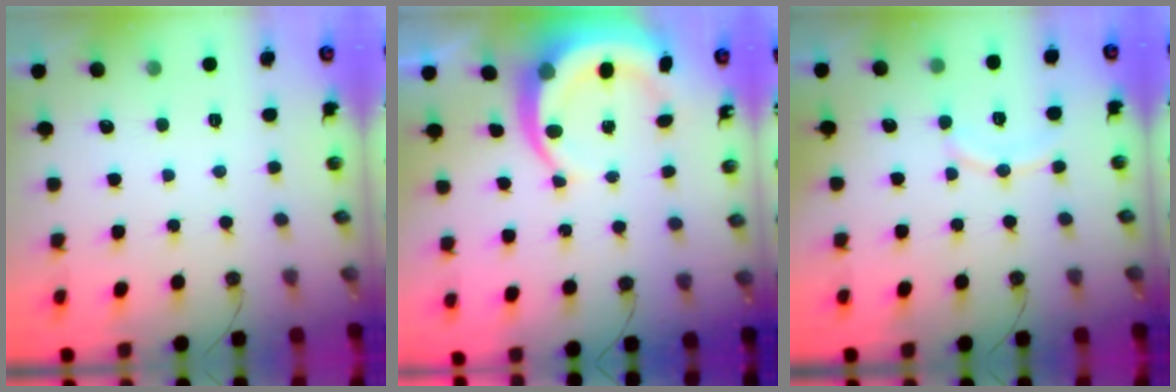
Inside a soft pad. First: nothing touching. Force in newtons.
{"total": 9.4, "press": 9.3, "slide": 1.3}
{"total": 8.3, "press": 8.2, "slide": 1.1}